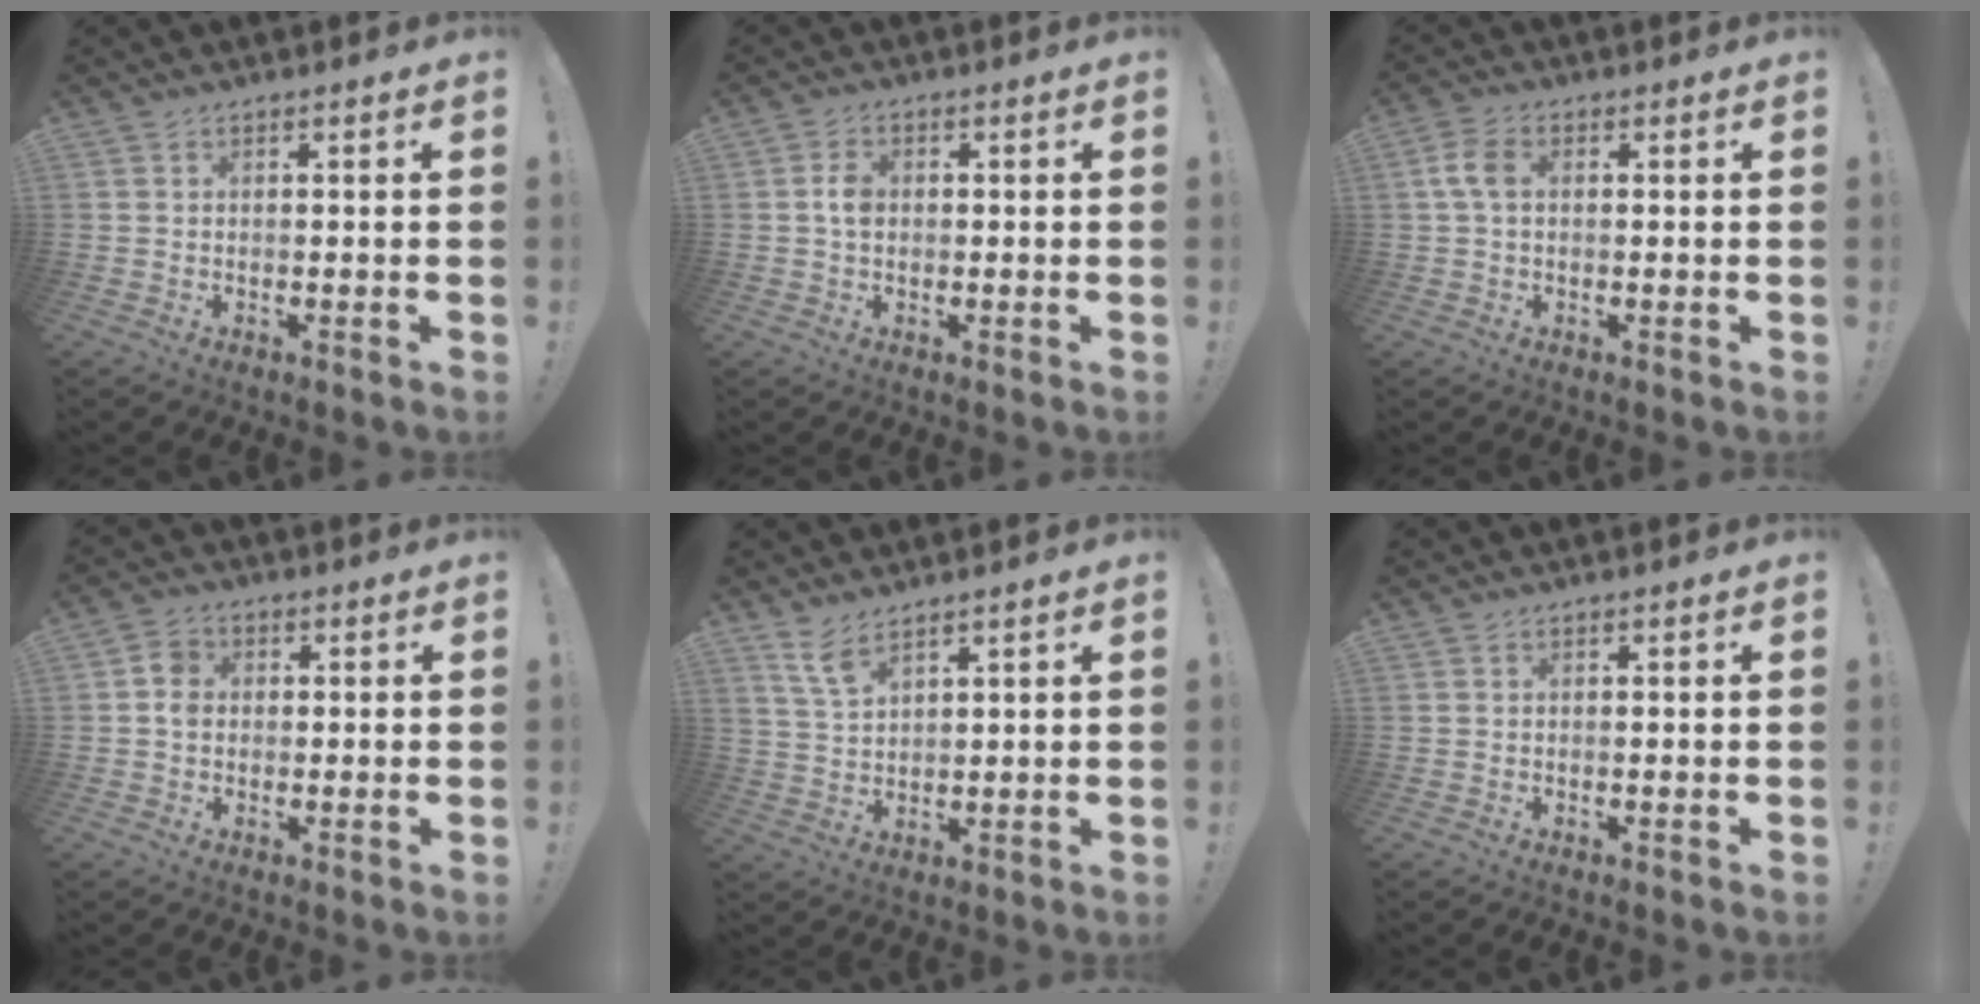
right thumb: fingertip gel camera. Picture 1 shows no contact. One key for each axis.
{"total": 3.5, "fx": -0.1, "fy": 2.4, "fz": 2.6, "tx": -0.045, "ty": 0.009, "tz": -0.002}
{"total": 5.7, "fx": 0.9, "fy": 3.6, "fz": 4.4, "tx": -0.084, "ty": 0.011, "tz": 0.017}
{"total": 4.3, "fx": -0.2, "fy": 3.6, "fz": 2.2, "tx": -0.031, "ty": 0.011, "tz": -0.003}
{"total": 6.2, "fx": 4.8, "fy": 2.0, "fz": 3.5, "tx": -0.067, "ty": -0.026, "tz": 0.087}
{"total": 0.0}